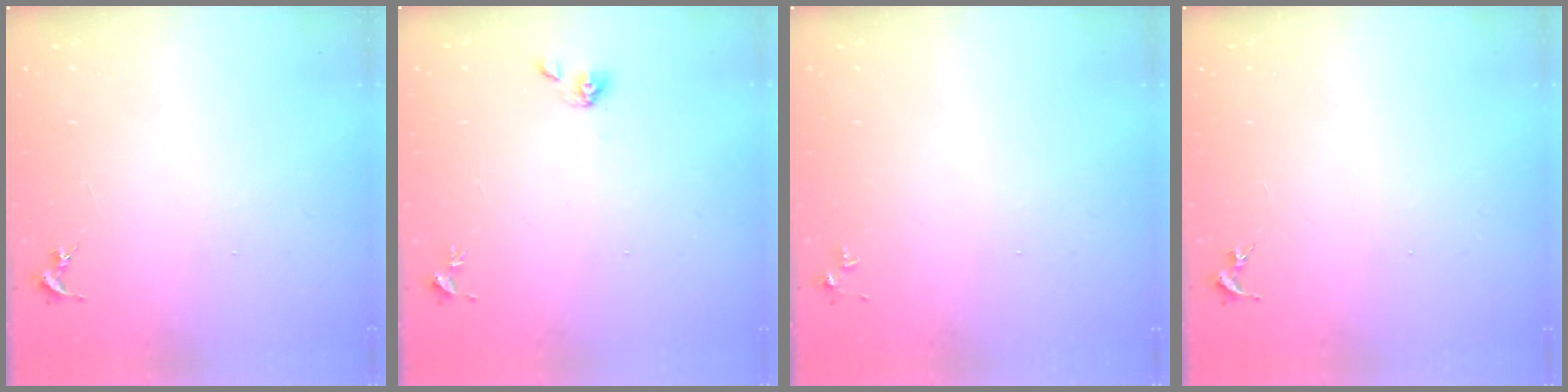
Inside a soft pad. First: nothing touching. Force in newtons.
{"total": 5.2, "press": 4.8, "slide": 1.8}
{"total": 3.1, "press": 3.1, "slide": 0.4}
{"total": 0.0}